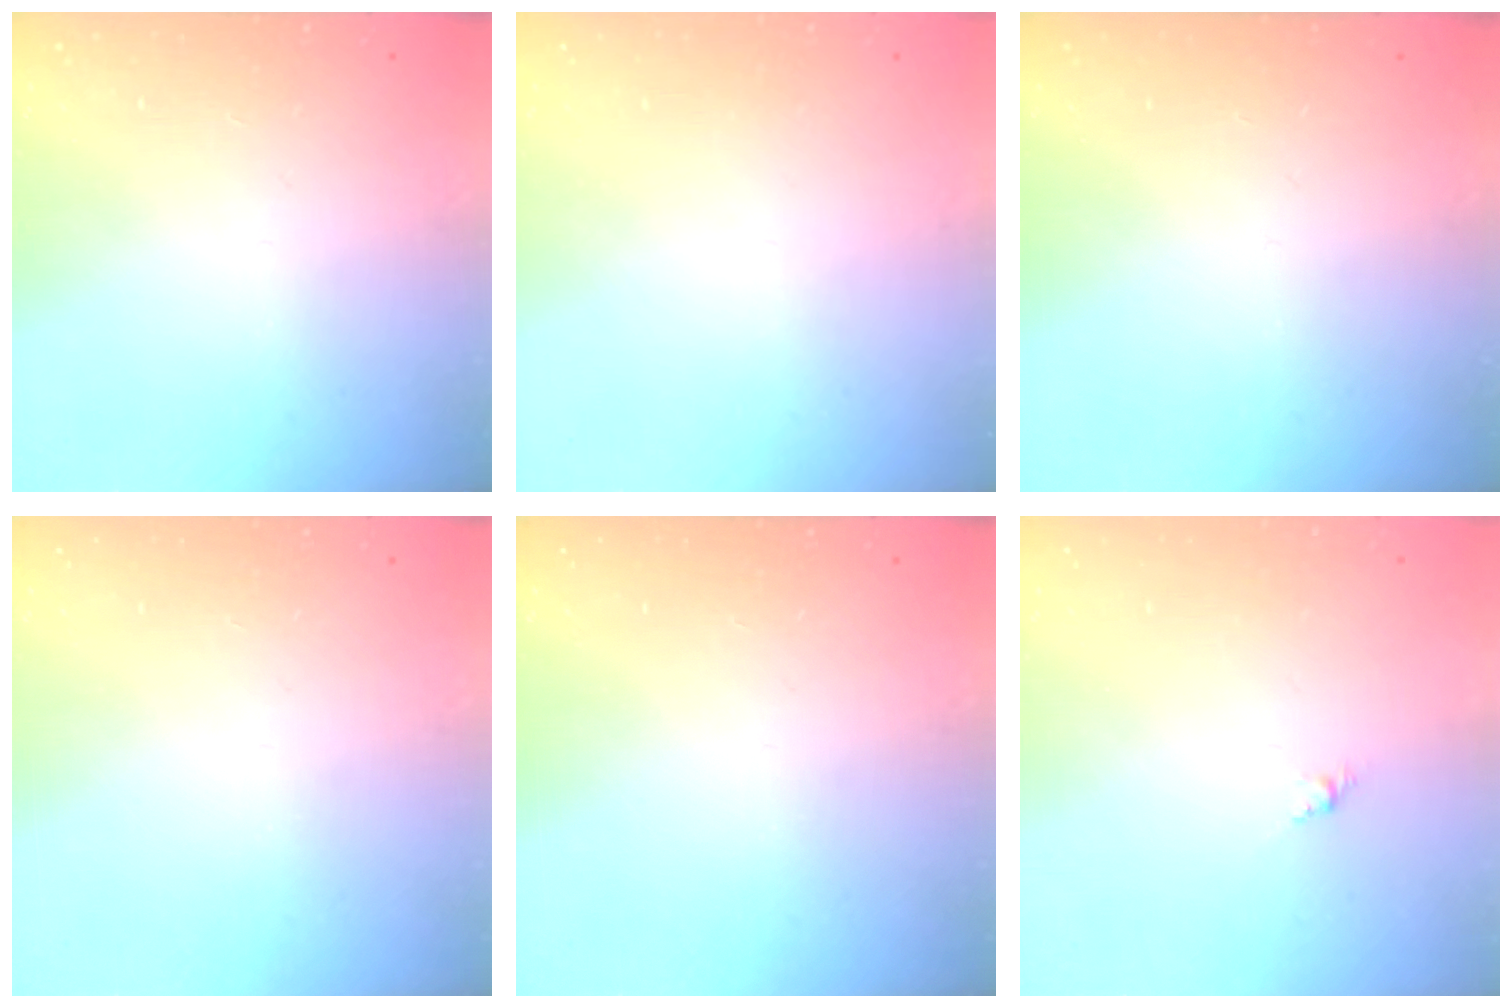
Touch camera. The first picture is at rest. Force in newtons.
{"total": 1.6, "press": 1.6, "slide": 0.2}
{"total": 0.0}
{"total": 0.0}
{"total": 0.0}
{"total": 1.6, "press": 1.5, "slide": 0.5}